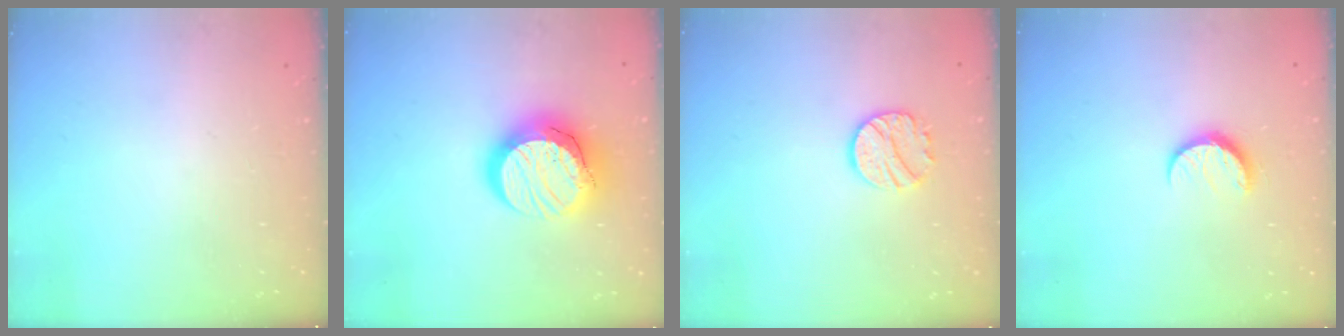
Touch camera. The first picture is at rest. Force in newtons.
{"total": 16.3, "press": 16.2, "slide": 1.1}
{"total": 10.5, "press": 10.4, "slide": 0.8}
{"total": 6.6, "press": 6.6, "slide": 0.6}